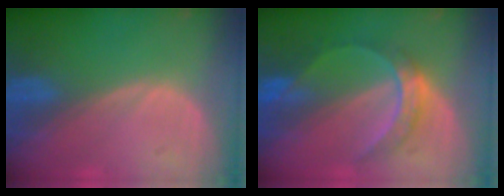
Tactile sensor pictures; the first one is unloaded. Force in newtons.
{"total": 6.0, "press": 5.8, "slide": 1.4}